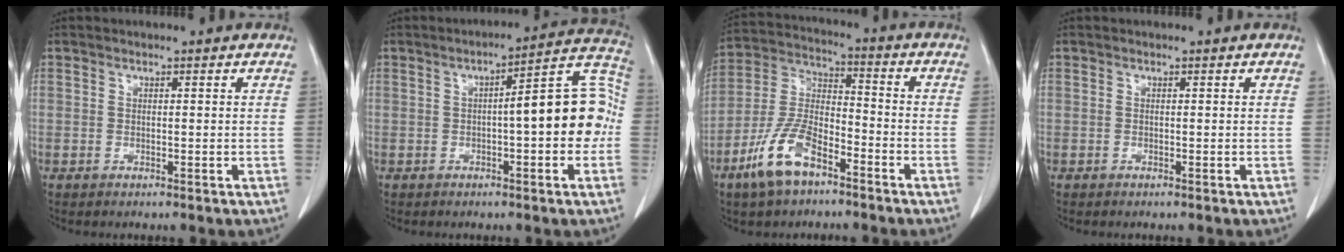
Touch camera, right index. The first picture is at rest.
{"total": 12.2, "force": [-0.9, 2.5, 11.9], "torque": [-0.149, 0.040, -0.014]}
{"total": 11.5, "force": [-7.0, 4.6, 7.9], "torque": [-0.178, 0.003, -0.137]}
{"total": 0.0}